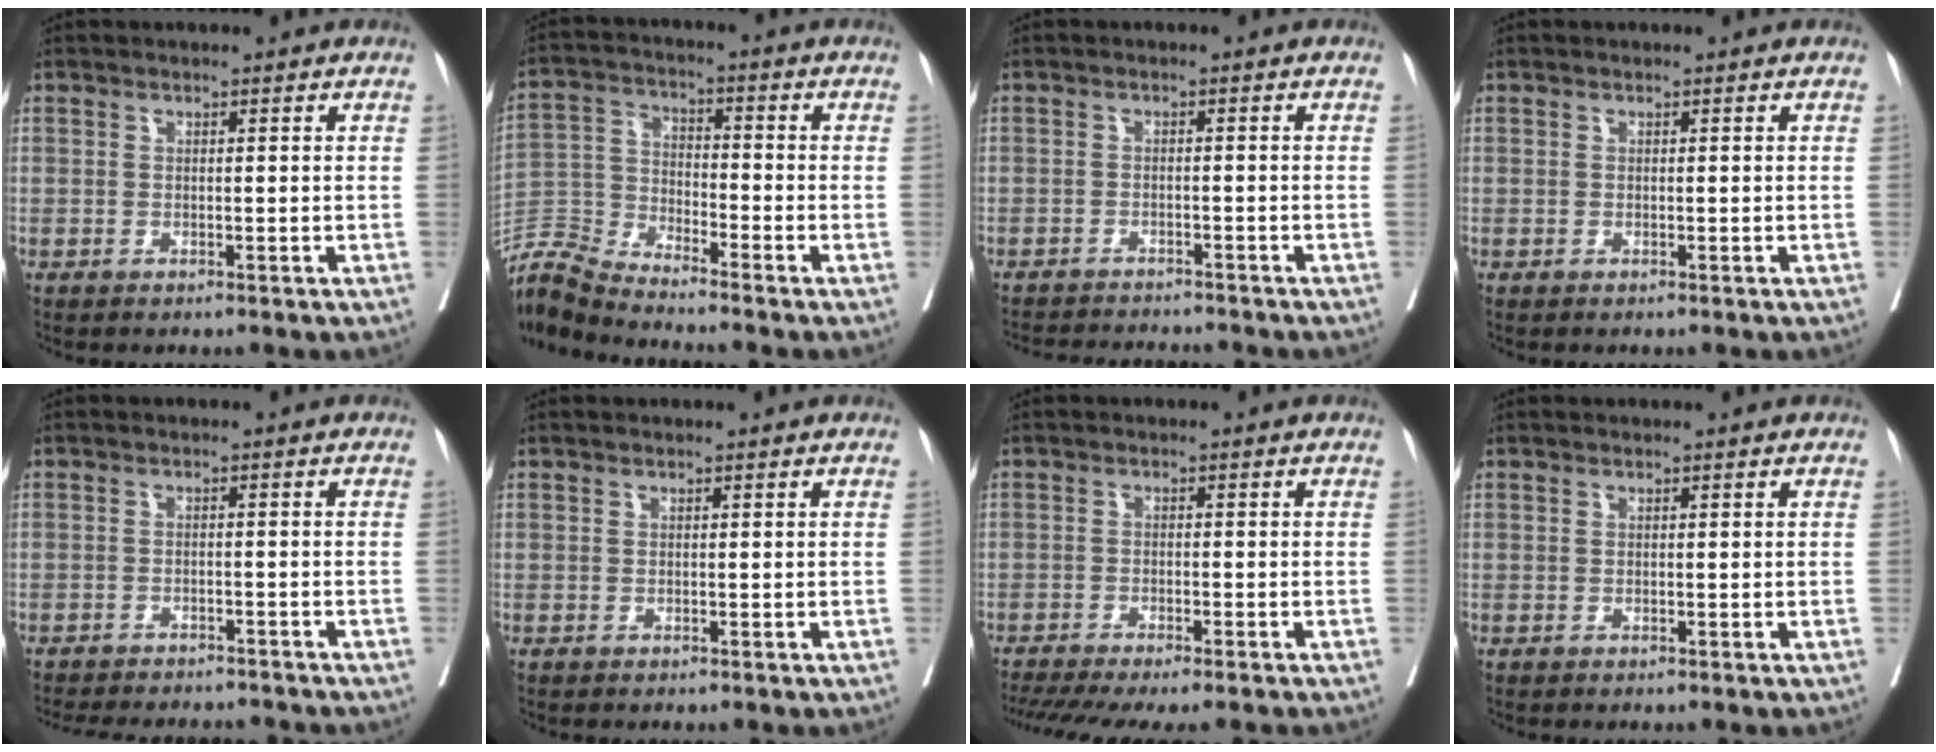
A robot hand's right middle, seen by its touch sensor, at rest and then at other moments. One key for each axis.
{"total": 7.9, "fx": -7.8, "fy": -0.9, "fz": 1.0, "tx": -0.023, "ty": 0.000, "tz": -0.156}
{"total": 8.9, "fx": -8.5, "fy": 0.4, "fz": 2.6, "tx": -0.036, "ty": -0.007, "tz": -0.117}
{"total": 0.0}
{"total": 12.2, "fx": -11.2, "fy": 2.4, "fz": 4.1, "tx": -0.076, "ty": -0.002, "tz": -0.143}
{"total": 0.0}
{"total": 12.5, "fx": -10.5, "fy": 1.1, "fz": 6.7, "tx": -0.109, "ty": -0.019, "tz": -0.150}
{"total": 0.0}